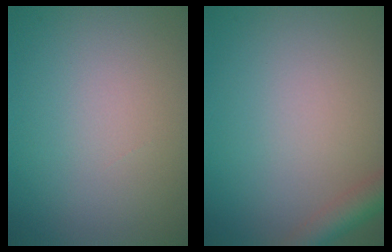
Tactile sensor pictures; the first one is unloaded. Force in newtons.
{"total": 2.9, "press": 2.9, "slide": 0.2}